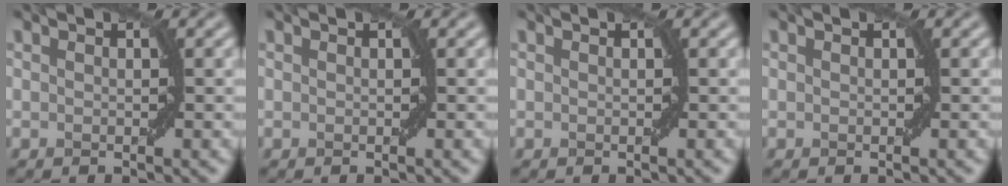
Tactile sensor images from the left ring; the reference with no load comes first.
{"total": 0.0}
{"total": 0.0}
{"total": 0.0}